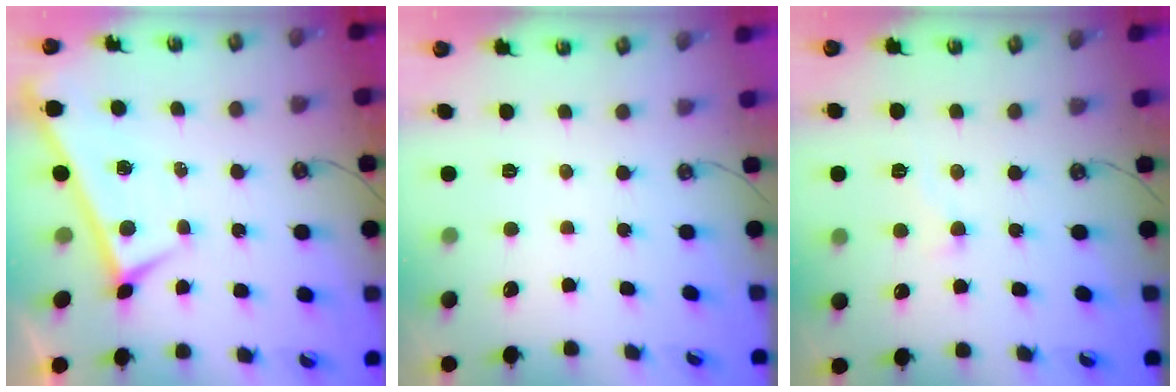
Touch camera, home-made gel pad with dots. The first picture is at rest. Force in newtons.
{"total": 0.0}
{"total": 1.9, "press": 1.8, "slide": 0.5}